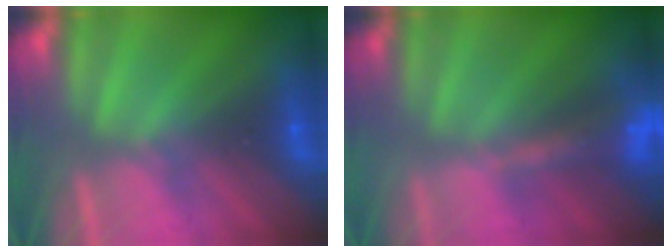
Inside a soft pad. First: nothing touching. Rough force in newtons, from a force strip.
{"total": 5.8}